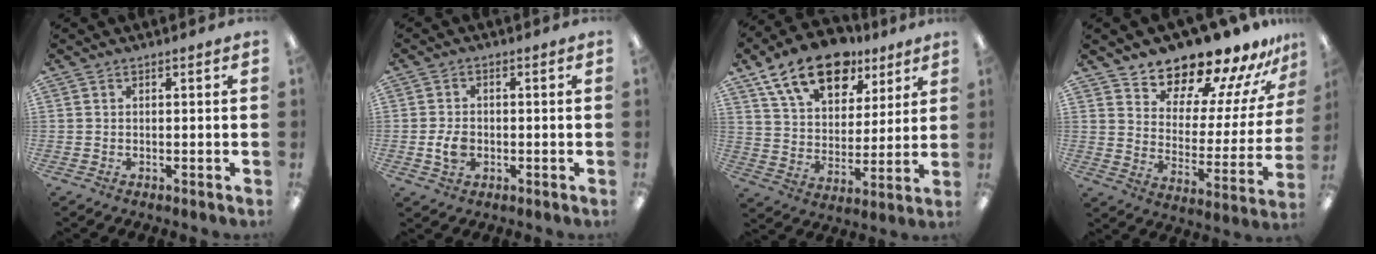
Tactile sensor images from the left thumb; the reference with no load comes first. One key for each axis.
{"total": 4.6, "fx": -0.9, "fy": 3.3, "fz": 3.1, "tx": -0.066, "ty": 0.004, "tz": -0.017}
{"total": 17.8, "fx": 11.5, "fy": 10.0, "fz": 9.1, "tx": -0.148, "ty": -0.054, "tz": 0.204}
{"total": 15.8, "fx": 14.7, "fy": 4.5, "fz": 3.9, "tx": -0.058, "ty": -0.129, "tz": 0.247}